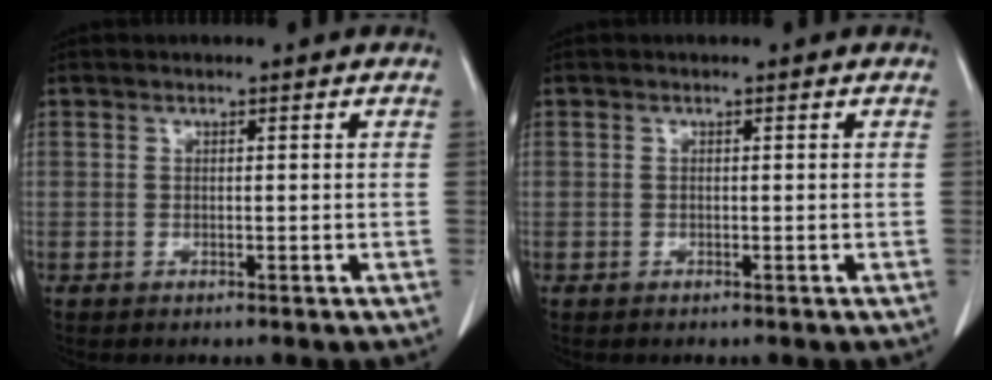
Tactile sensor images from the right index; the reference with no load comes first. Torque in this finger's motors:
{"motor_torque": [0.14, 0.13, 0.10, 0.03]}